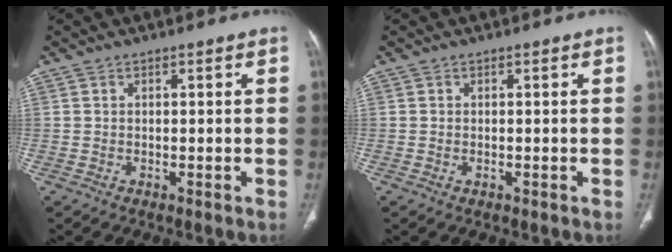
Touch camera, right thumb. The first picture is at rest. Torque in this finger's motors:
{"motor_torque": [0.31, -0.08, 0.00, -0.75, -0.10]}